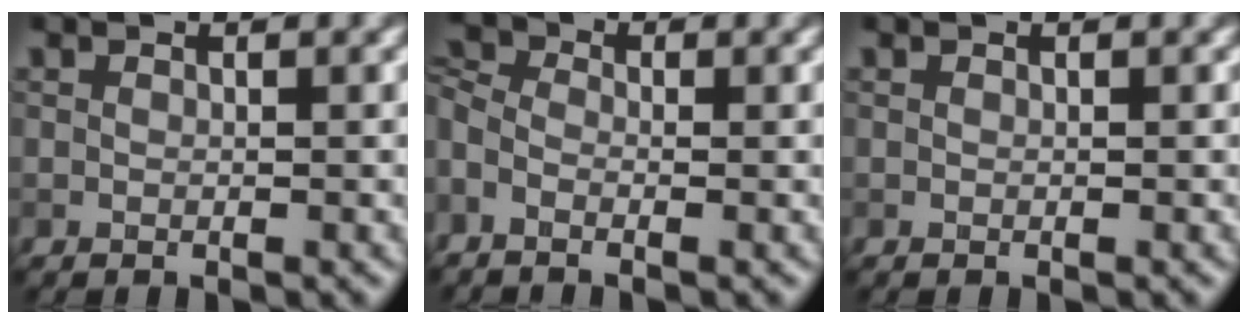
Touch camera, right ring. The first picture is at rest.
{"total": 2.7, "force": [-0.7, 1.8, 2.0], "torque": [-0.055, 0.004, -0.032]}
{"total": 0.0}